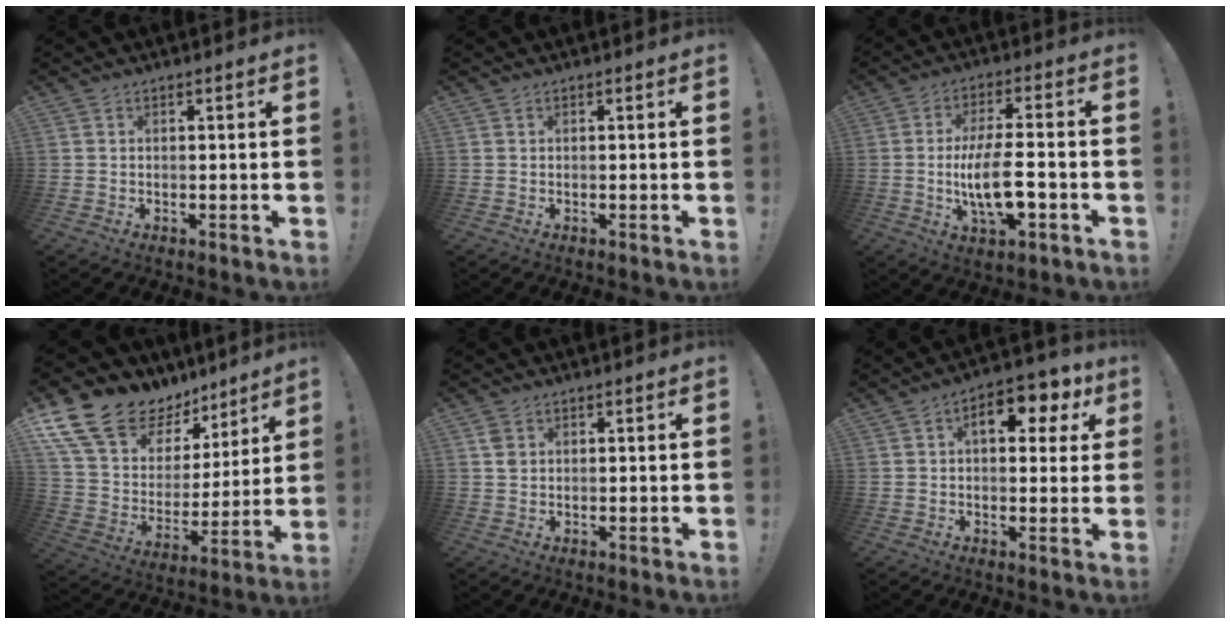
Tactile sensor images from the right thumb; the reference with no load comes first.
{"total": 0.0}
{"total": 12.6, "force": [-2.3, 4.1, 11.7], "torque": [-0.206, -0.005, -0.048]}
{"total": 19.2, "force": [14.5, 10.2, 7.2], "torque": [-0.122, -0.103, 0.280]}
{"total": 2.6, "force": [1.1, 2.0, 1.2], "torque": [-0.012, 0.000, 0.019]}
{"total": 9.9, "force": [3.2, 5.3, 7.8], "torque": [-0.098, -0.005, 0.048]}